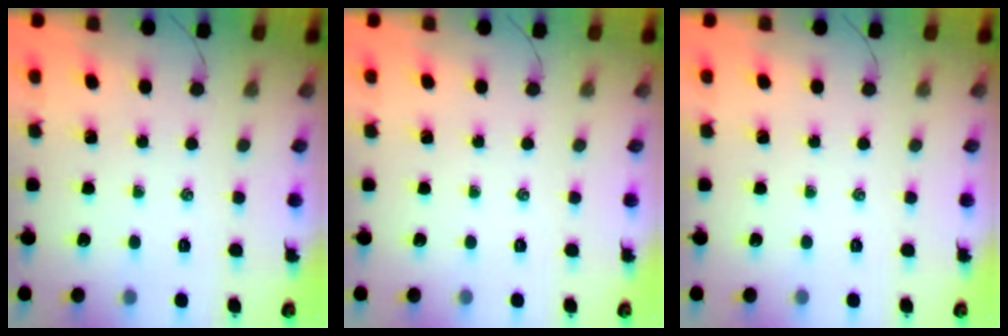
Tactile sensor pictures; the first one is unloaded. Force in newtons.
{"total": 0.0}
{"total": 0.0}